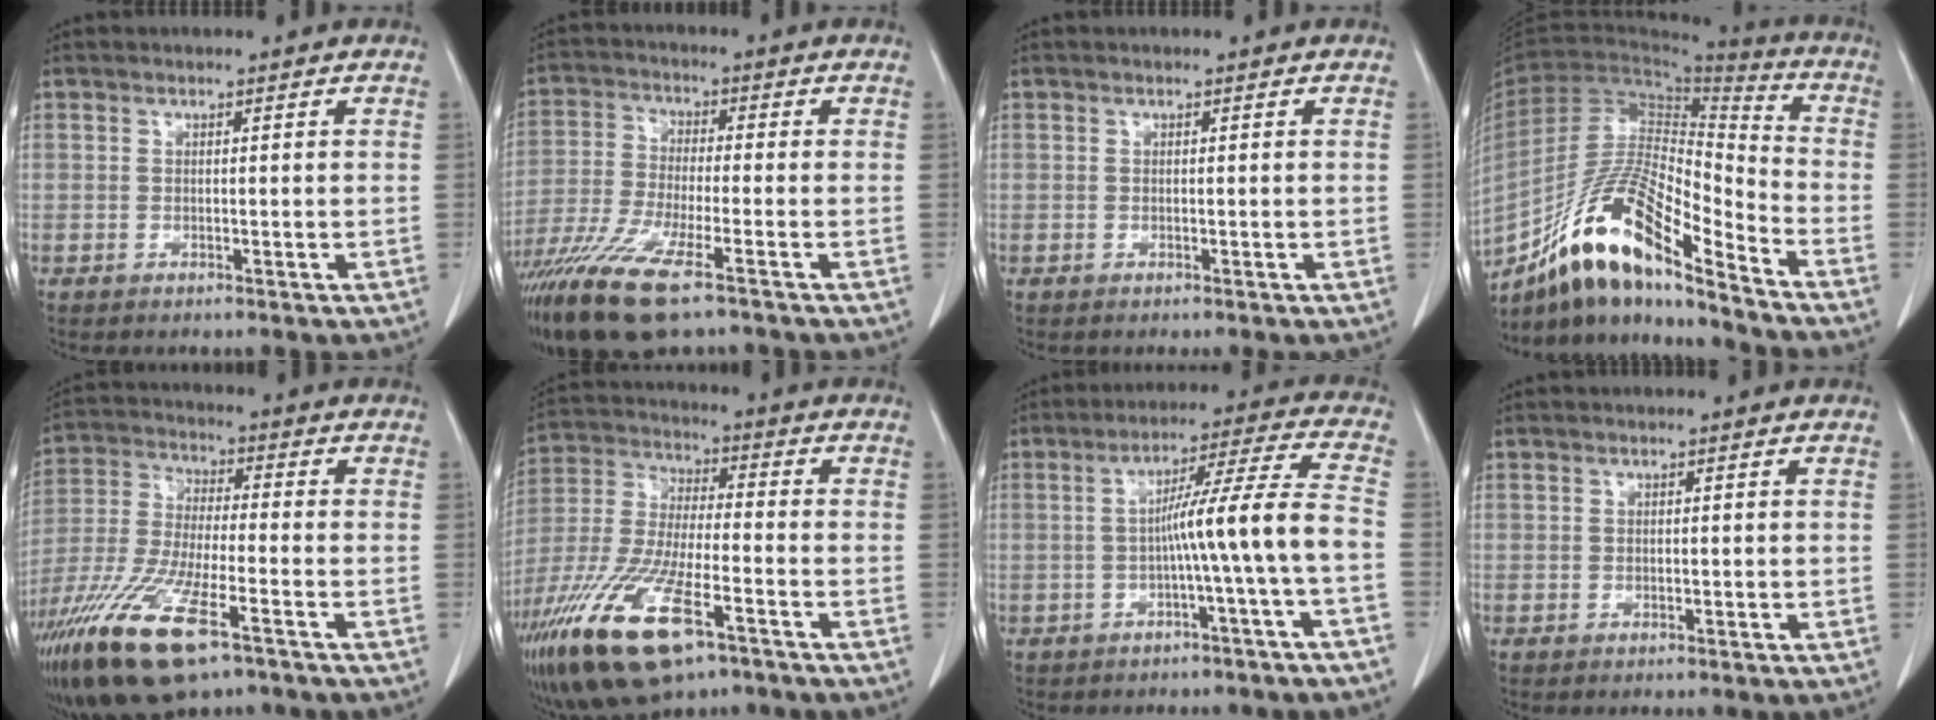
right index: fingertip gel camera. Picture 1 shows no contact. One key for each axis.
{"total": 14.3, "fx": -9.3, "fy": 2.5, "fz": 10.5, "tx": -0.224, "ty": -0.037, "tz": -0.173}
{"total": 0.0}
{"total": 17.6, "fx": -12.6, "fy": 2.8, "fz": 12.0, "tx": -0.221, "ty": 0.002, "tz": -0.225}
{"total": 16.4, "fx": -9.8, "fy": 3.6, "fz": 12.7, "tx": -0.280, "ty": -0.040, "tz": -0.182}
{"total": 18.7, "fx": -10.5, "fy": 5.1, "fz": 14.7, "tx": -0.333, "ty": -0.038, "tz": -0.190}
{"total": 12.5, "fx": -2.6, "fy": -2.6, "fz": 12.0, "tx": -0.167, "ty": 0.023, "tz": -0.041}
{"total": 0.0}